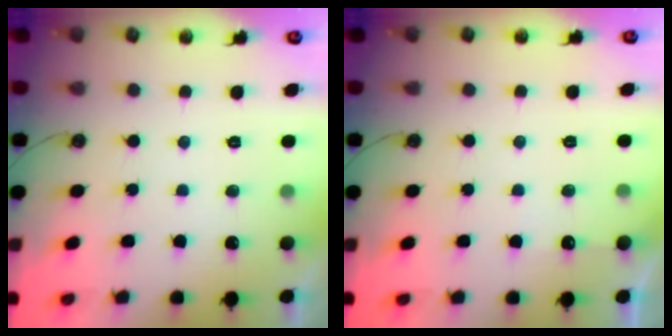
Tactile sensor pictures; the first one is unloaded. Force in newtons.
{"total": 3.9, "press": 3.8, "slide": 0.5}